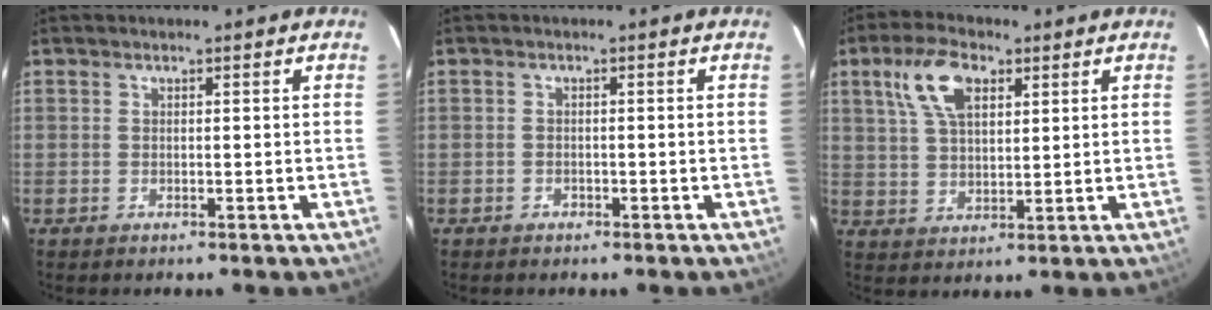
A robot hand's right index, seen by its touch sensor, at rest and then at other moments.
{"total": 1.2, "force": [-0.9, 0.9, 0.0], "torque": [-0.001, 0.005, -0.013]}
{"total": 9.4, "force": [4.4, 4.6, 7.0], "torque": [-0.140, 0.022, 0.085]}